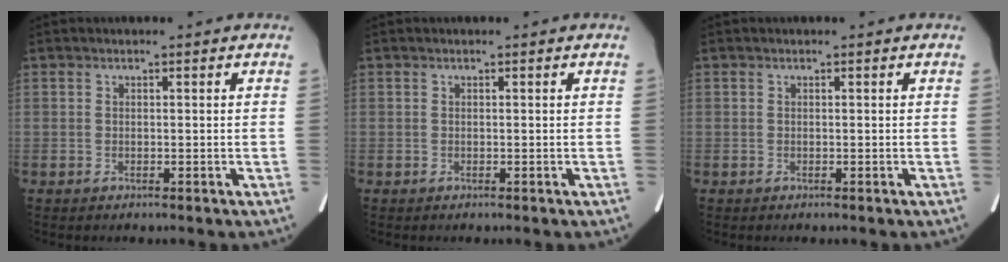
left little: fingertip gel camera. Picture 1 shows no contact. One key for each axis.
{"total": 0.0}
{"total": 0.0}